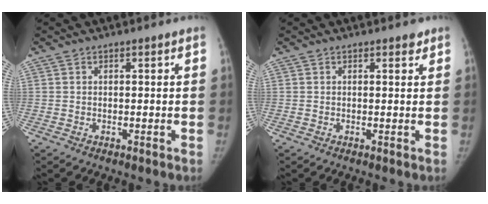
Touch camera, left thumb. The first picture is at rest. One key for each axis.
{"total": 1.1, "fx": 0.8, "fy": 0.5, "fz": 0.5, "tx": -0.001, "ty": -0.004, "tz": 0.007}